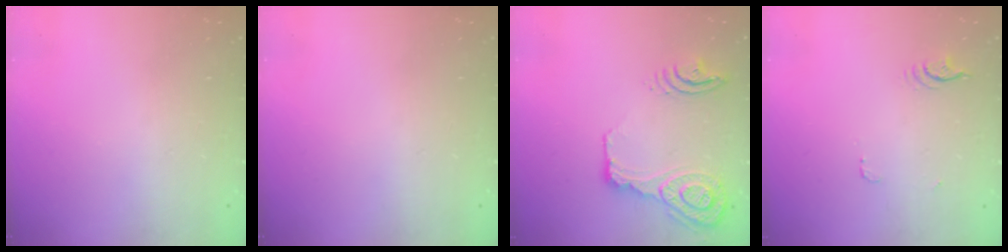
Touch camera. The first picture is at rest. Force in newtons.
{"total": 0.0}
{"total": 17.7, "press": 17.1, "slide": 4.4}
{"total": 3.9, "press": 3.6, "slide": 1.7}